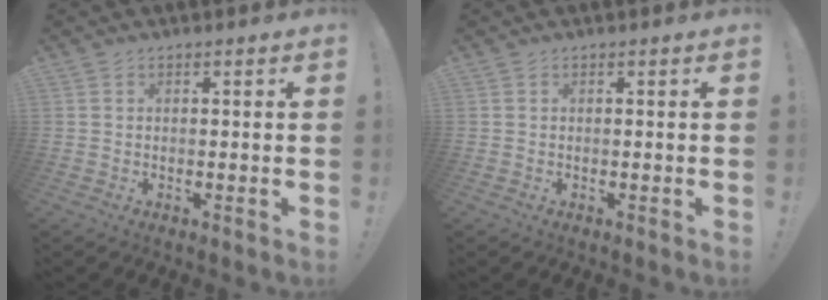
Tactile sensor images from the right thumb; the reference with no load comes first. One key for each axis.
{"total": 0.0}